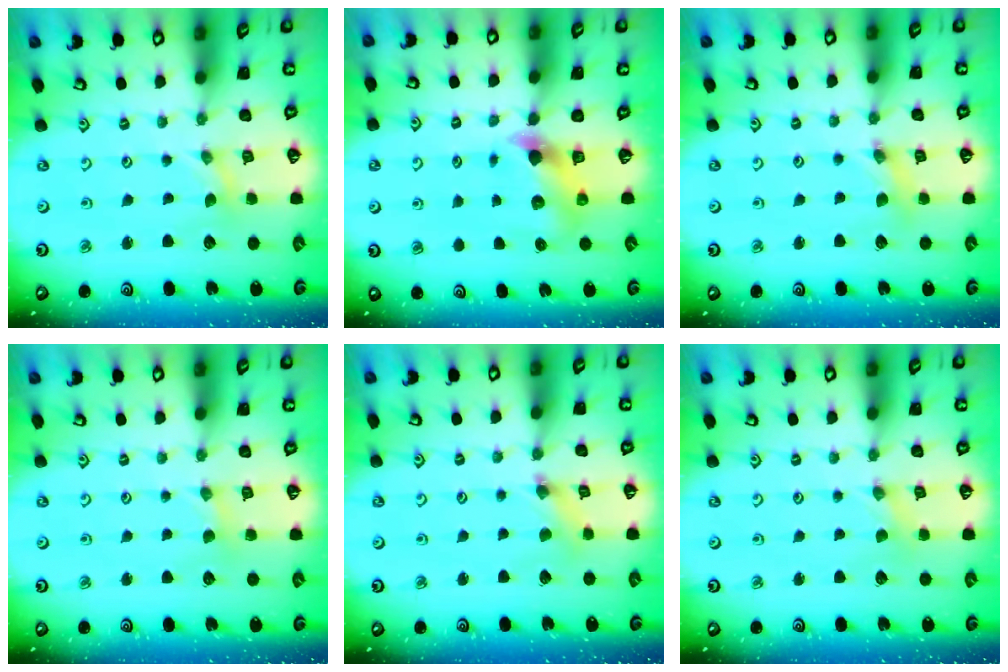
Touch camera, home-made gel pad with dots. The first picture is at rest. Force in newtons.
{"total": 5.7, "press": 5.7, "slide": 0.5}
{"total": 2.7, "press": 2.7, "slide": 0.3}
{"total": 2.1, "press": 2.1, "slide": 0.3}
{"total": 2.9, "press": 2.9, "slide": 0.3}
{"total": 0.0}